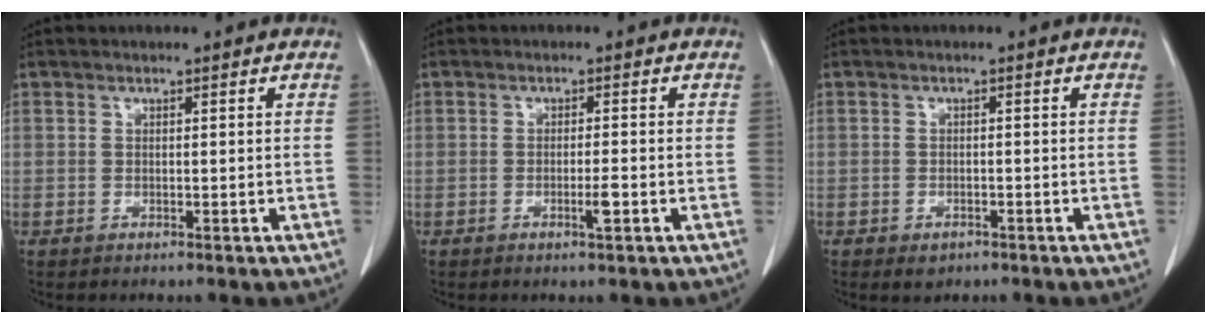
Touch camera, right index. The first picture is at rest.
{"total": 2.0, "force": [-0.8, 0.0, 1.9], "torque": [-0.034, -0.003, -0.014]}
{"total": 2.0, "force": [-1.2, 1.3, 0.9], "torque": [-0.011, 0.002, -0.007]}